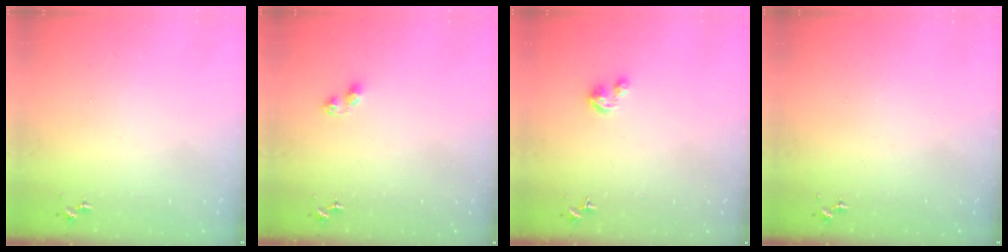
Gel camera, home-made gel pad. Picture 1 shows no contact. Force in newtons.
{"total": 4.1, "press": 4.1, "slide": 0.4}
{"total": 3.2, "press": 3.2, "slide": 0.3}
{"total": 0.0}